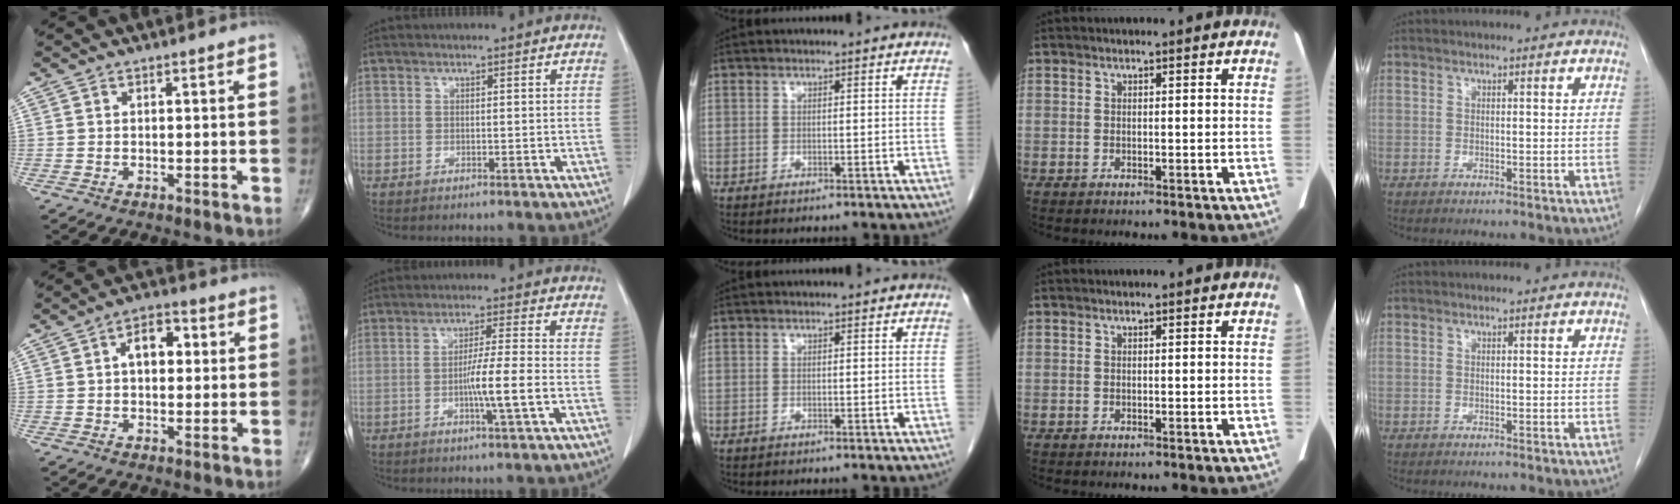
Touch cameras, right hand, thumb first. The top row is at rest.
{"thumb": {"total": 6.4, "force": [1.1, 3.9, 5.0], "torque": [-0.062, 0.015, 0.009]}, "index": {"total": 6.6, "force": [-1.8, -0.7, 6.3], "torque": [-0.111, -0.006, -0.034]}}